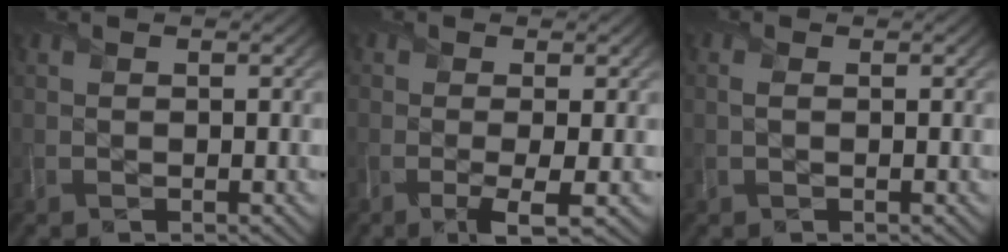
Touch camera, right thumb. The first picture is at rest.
{"total": 2.6, "force": [-0.5, 0.2, 2.6], "torque": [-0.050, -0.002, -0.014]}
{"total": 0.7, "force": [0.2, 0.3, 0.6], "torque": [-0.019, 0.002, 0.002]}